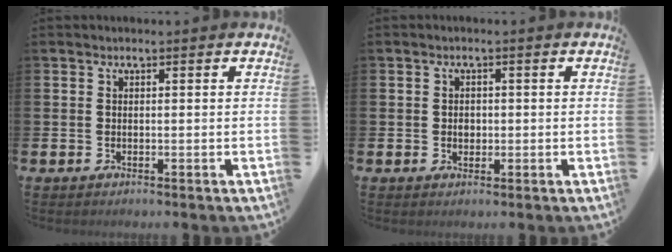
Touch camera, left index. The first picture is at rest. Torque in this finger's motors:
{"motor_torque": [0.05, 0.05, 0.00, 0.00]}